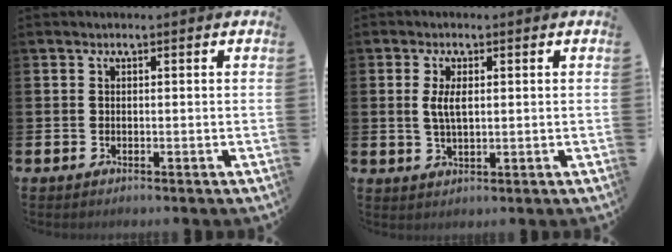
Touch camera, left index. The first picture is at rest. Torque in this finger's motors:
{"motor_torque": [0.67, 0.21, 0.28, 0.14]}